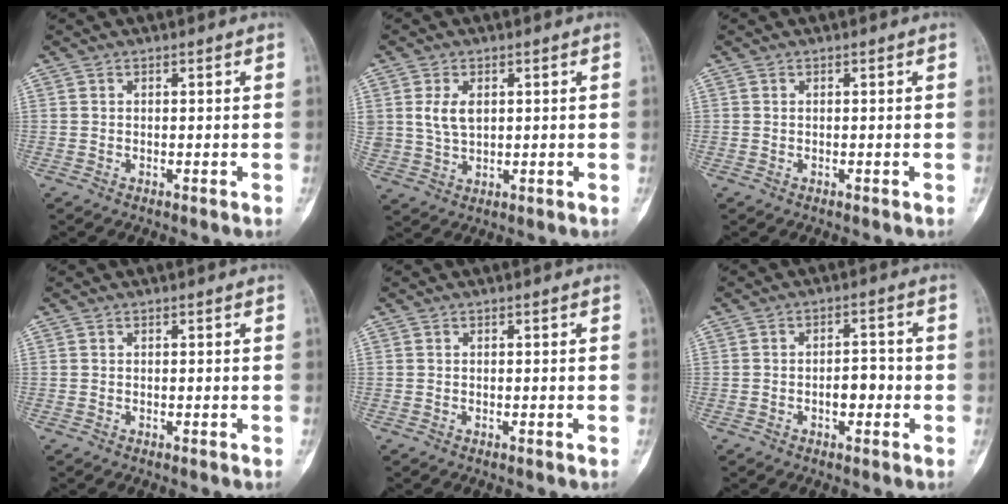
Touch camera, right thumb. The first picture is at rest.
{"total": 4.9, "force": [1.2, 3.2, 3.6], "torque": [-0.063, -0.006, 0.030]}
{"total": 0.0}
{"total": 0.0}
{"total": 0.0}
{"total": 4.1, "force": [-1.1, 2.3, 3.2], "torque": [-0.031, 0.014, -0.019]}